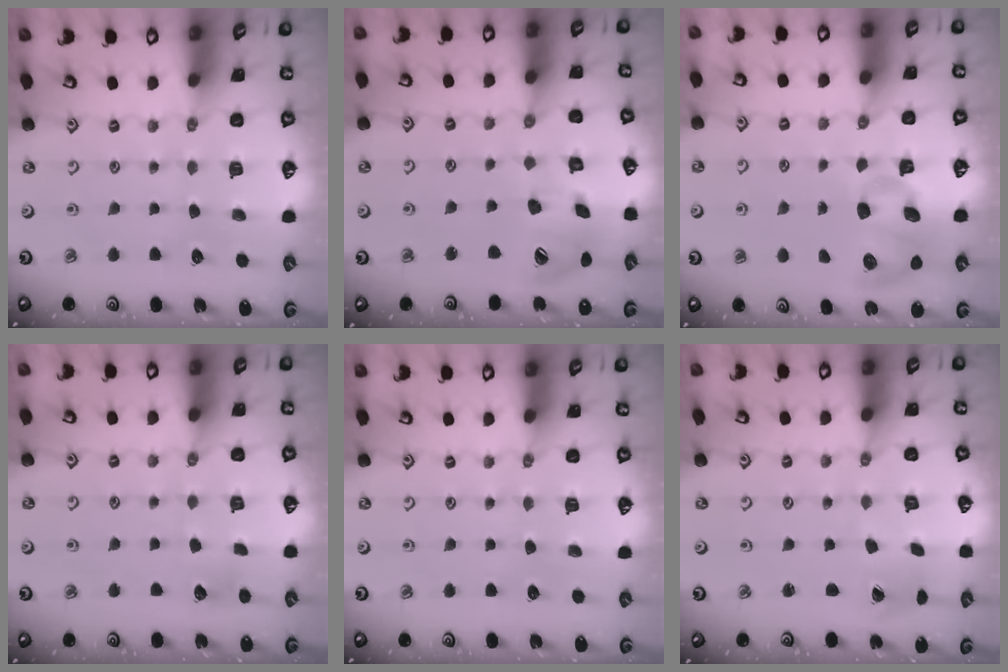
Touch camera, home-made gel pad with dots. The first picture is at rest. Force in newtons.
{"total": 15.3, "press": 15.1, "slide": 2.3}
{"total": 10.6, "press": 10.5, "slide": 1.7}
{"total": 3.8, "press": 3.8, "slide": 0.5}
{"total": 0.0}
{"total": 1.6, "press": 1.5, "slide": 0.3}